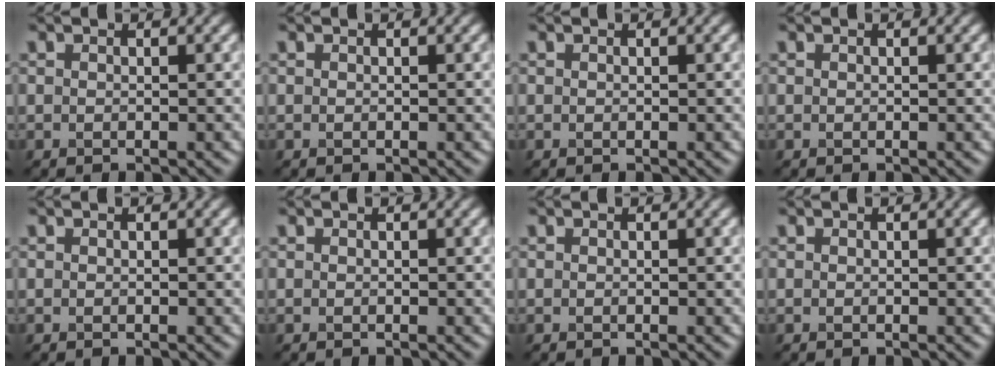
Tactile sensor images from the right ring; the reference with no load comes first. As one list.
[{"total": 0.0}, {"total": 0.0}, {"total": 0.0}, {"total": 0.0}, {"total": 0.0}, {"total": 0.0}, {"total": 0.0}]